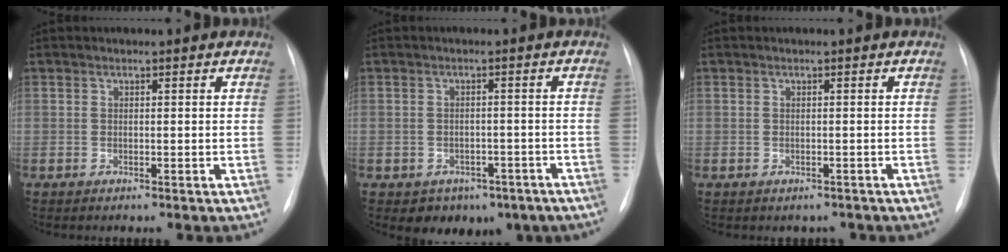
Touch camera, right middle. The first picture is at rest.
{"total": 7.2, "force": [-4.6, 5.0, 2.4], "torque": [-0.023, 0.017, -0.048]}
{"total": 1.8, "force": [-1.4, 1.1, 0.2], "torque": [-0.004, 0.006, -0.017]}